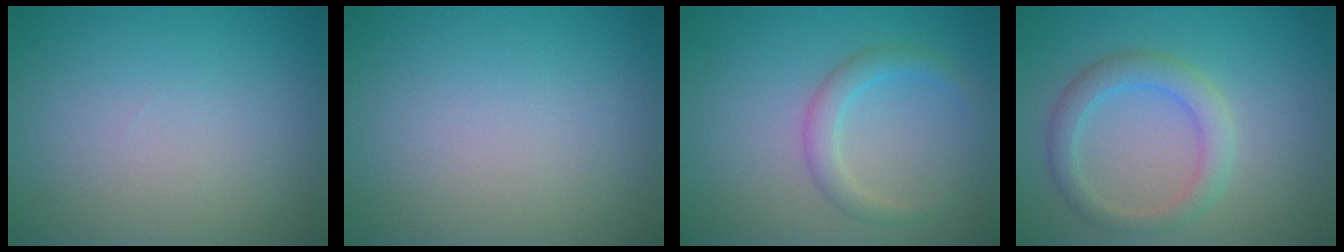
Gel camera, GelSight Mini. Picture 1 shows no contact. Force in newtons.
{"total": 0.0}
{"total": 2.3, "press": 2.2, "slide": 0.1}
{"total": 3.0, "press": 3.0, "slide": 0.1}